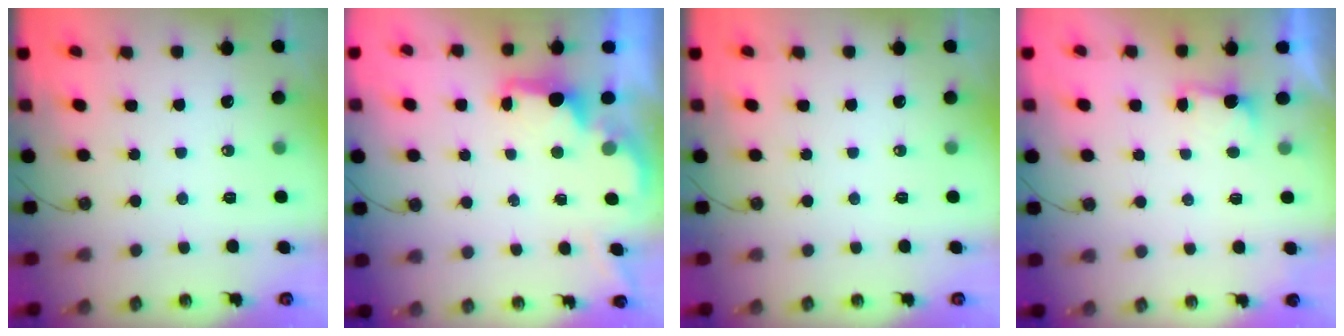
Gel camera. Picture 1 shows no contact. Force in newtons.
{"total": 2.1, "press": 1.9, "slide": 0.8}
{"total": 0.0}
{"total": 2.1, "press": 1.9, "slide": 0.8}